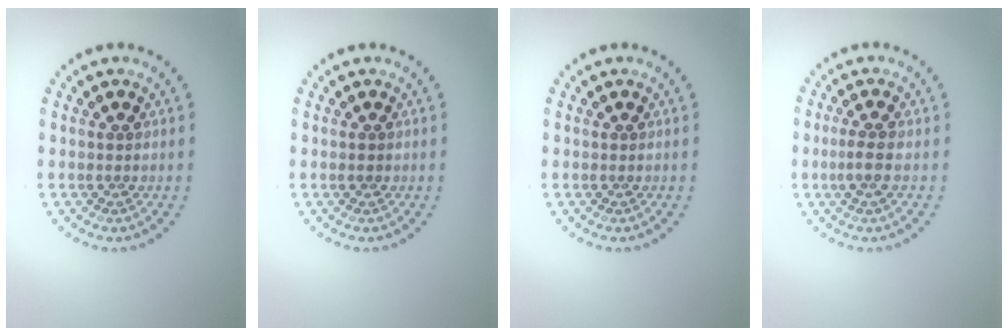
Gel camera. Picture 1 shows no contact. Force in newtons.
{"total": 0.8, "press": 0.7, "slide": 0.1}
{"total": 0.0}
{"total": 1.7, "press": 1.5, "slide": 0.8}